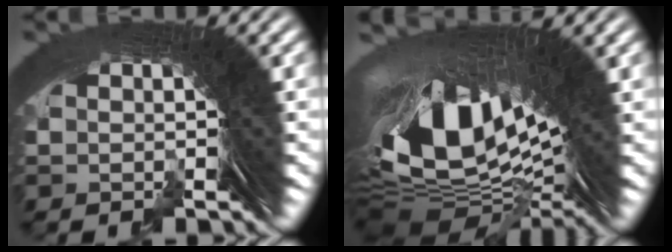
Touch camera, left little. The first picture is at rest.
{"total": 19.7, "force": [0.3, 10.4, 16.8], "torque": [-0.288, -0.033, 0.024]}